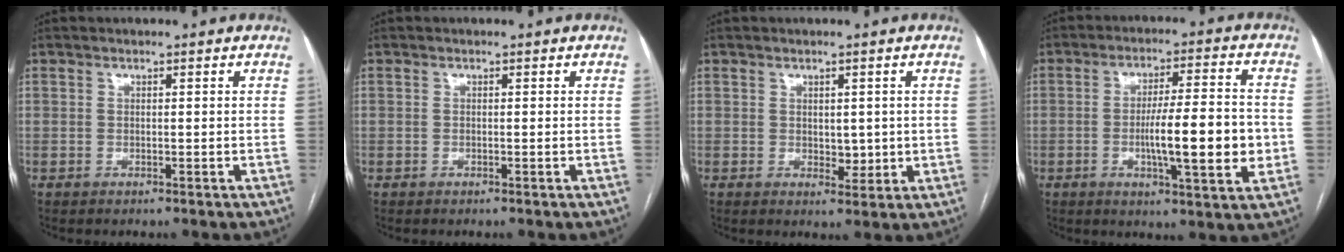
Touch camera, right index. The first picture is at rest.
{"total": 0.0}
{"total": 3.0, "force": [0.3, 2.0, 2.3], "torque": [-0.028, -0.005, 0.010]}
{"total": 12.3, "force": [-2.0, 1.5, 12.1], "torque": [-0.193, 0.000, -0.033]}